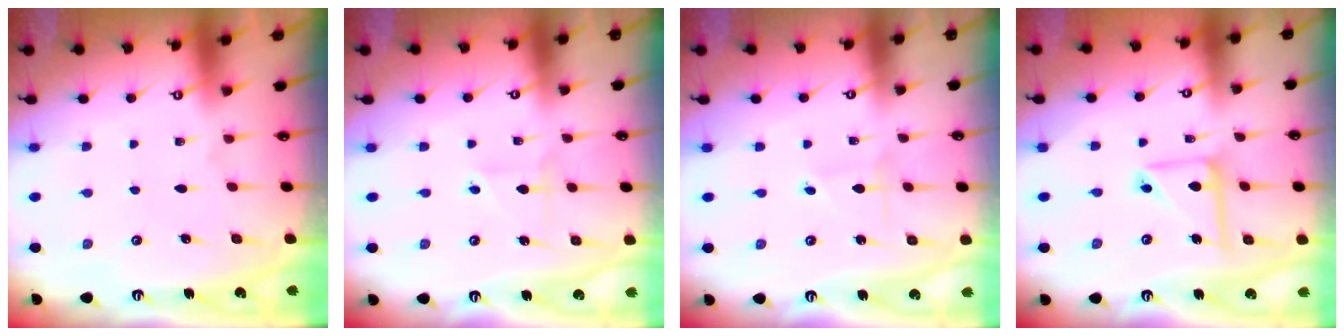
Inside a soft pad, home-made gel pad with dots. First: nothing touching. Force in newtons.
{"total": 2.7, "press": 2.6, "slide": 0.3}
{"total": 1.1, "press": 1.1, "slide": 0.1}
{"total": 10.2, "press": 10.2, "slide": 0.8}